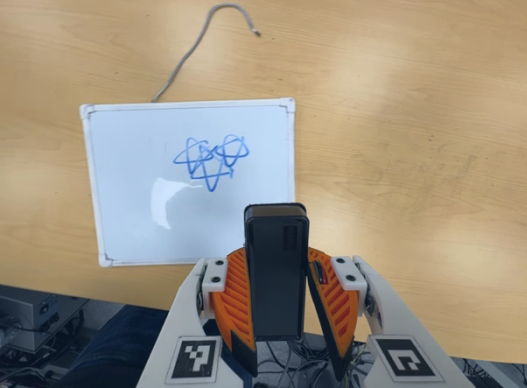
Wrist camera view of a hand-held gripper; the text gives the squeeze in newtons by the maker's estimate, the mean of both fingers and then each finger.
{"total": 5.7, "left": 5.5, "right": 6.0}